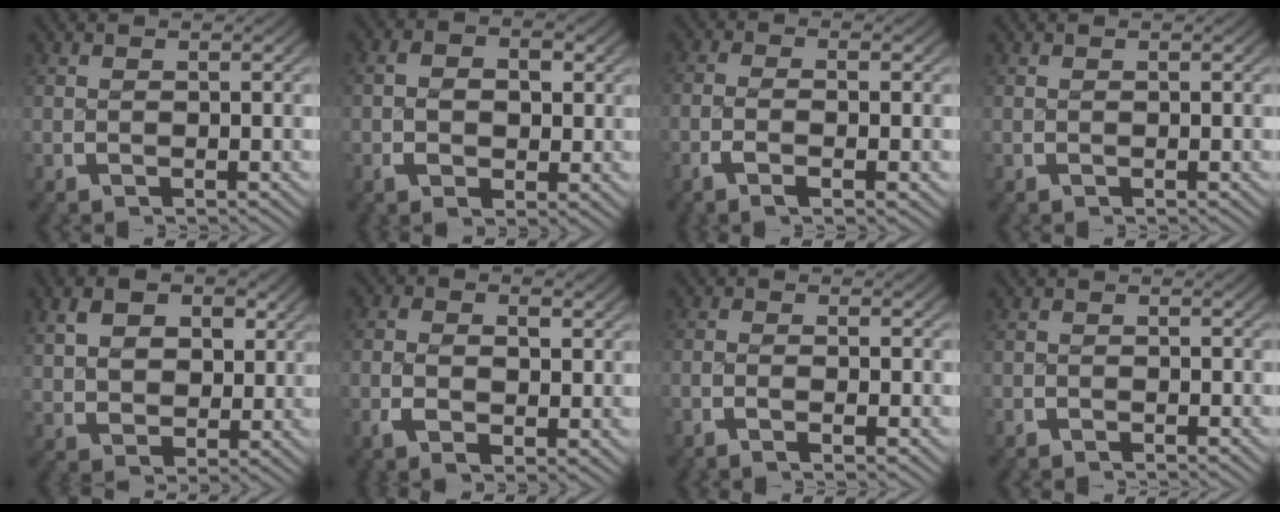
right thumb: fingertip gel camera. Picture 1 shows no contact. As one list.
[{"total": 3.4, "force": [0.0, 2.2, 2.6], "torque": [-0.042, -0.006, 0.001]}, {"total": 2.8, "force": [-1.0, 0.6, 2.6], "torque": [-0.059, 0.000, -0.019]}, {"total": 0.0}, {"total": 5.4, "force": [1.7, 3.8, 3.5], "torque": [-0.063, -0.018, 0.042]}, {"total": 3.2, "force": [-0.5, 1.8, 2.6], "torque": [-0.048, -0.006, -0.007]}, {"total": 1.7, "force": [-0.9, 0.3, 1.4], "torque": [-0.033, 0.001, -0.022]}, {"total": 1.0, "force": [-0.9, 0.3, -0.2], "torque": [0.008, 0.002, -0.022]}]